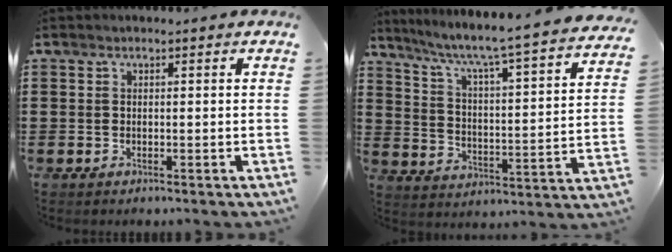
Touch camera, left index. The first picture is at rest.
{"total": 5.3, "force": [4.3, -0.7, 2.9], "torque": [-0.078, -0.051, 0.059]}